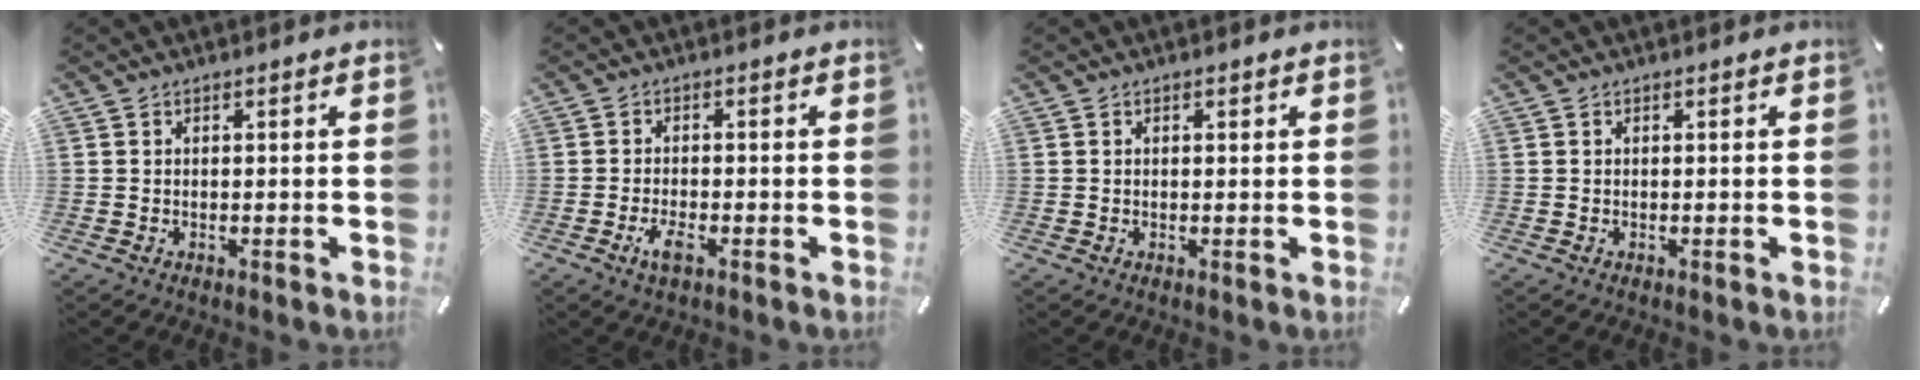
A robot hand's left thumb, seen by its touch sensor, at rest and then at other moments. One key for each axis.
{"total": 3.7, "fx": -1.9, "fy": 1.4, "fz": 2.8, "tx": -0.063, "ty": 0.001, "tz": -0.037}
{"total": 0.7, "fx": 0.2, "fy": 0.5, "fz": 0.5, "tx": -0.010, "ty": 0.003, "tz": 0.002}
{"total": 0.0}